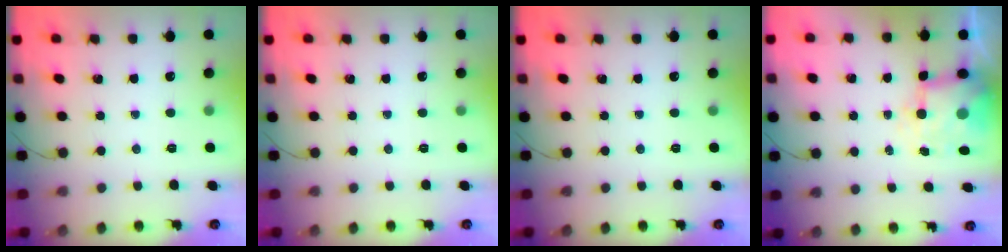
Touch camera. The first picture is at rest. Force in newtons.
{"total": 0.0}
{"total": 0.0}
{"total": 7.6, "press": 7.5, "slide": 1.3}